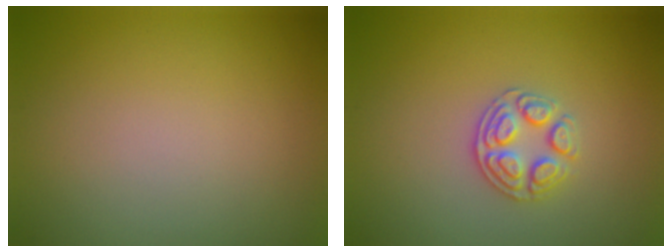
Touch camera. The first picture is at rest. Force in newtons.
{"total": 2.7, "press": 2.6, "slide": 0.8}